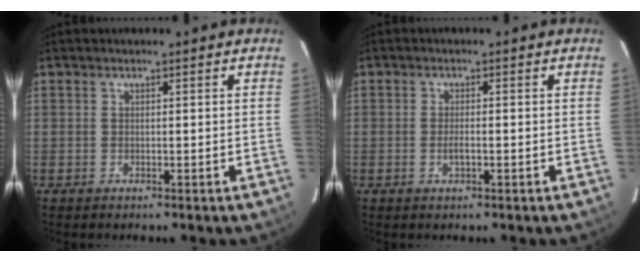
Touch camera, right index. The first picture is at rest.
{"total": 1.9, "force": [-0.6, 0.6, 1.7], "torque": [-0.033, -0.003, -0.011]}